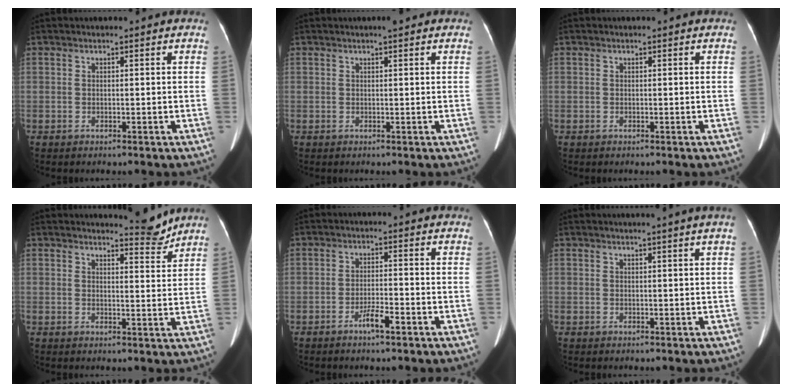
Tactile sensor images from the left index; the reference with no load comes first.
{"total": 1.5, "force": [1.1, 0.2, 1.0], "torque": [-0.016, 0.006, 0.013]}
{"total": 0.0}
{"total": 3.9, "force": [3.9, -0.1, 0.2], "torque": [-0.010, -0.028, 0.047]}
{"total": 3.1, "force": [-2.0, 0.3, 2.3], "torque": [-0.043, -0.001, -0.036]}
{"total": 1.6, "force": [1.2, -0.6, 0.9], "torque": [-0.013, 0.000, 0.023]}